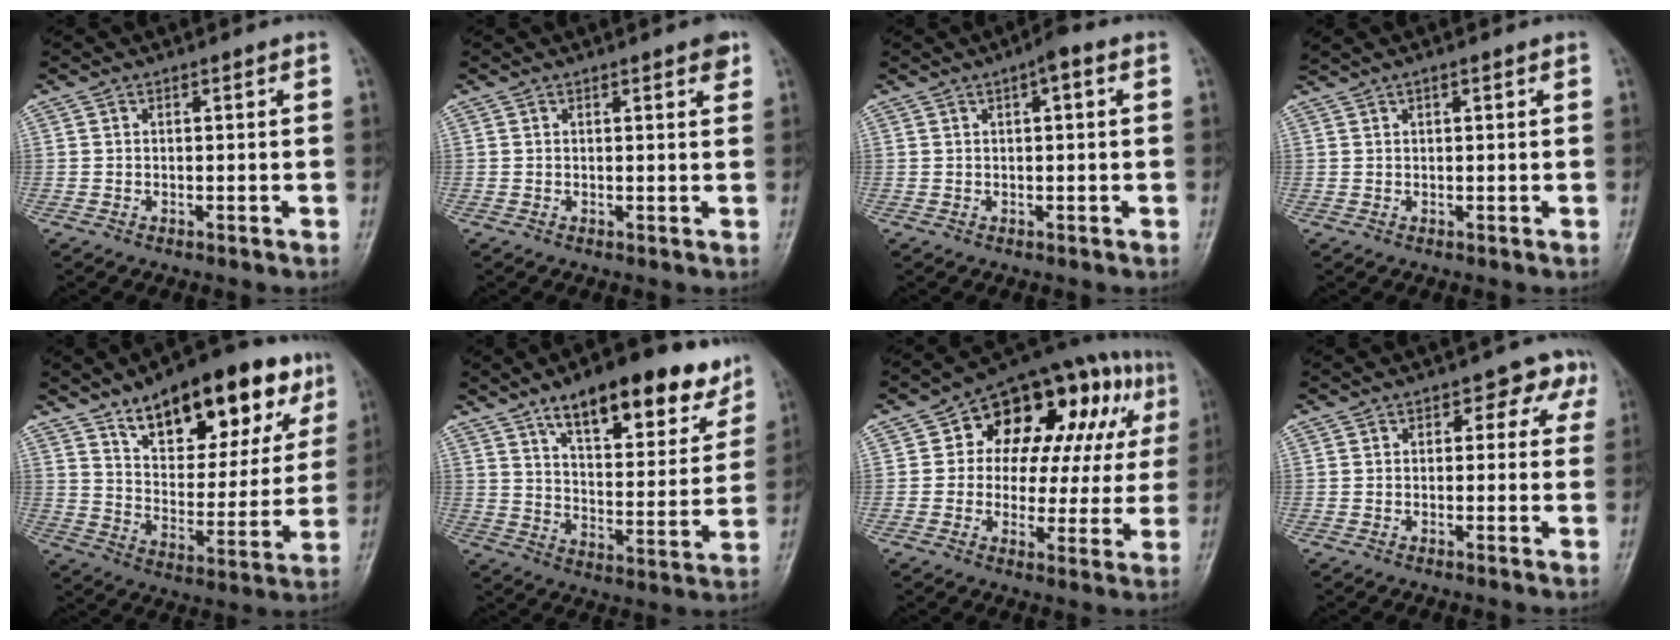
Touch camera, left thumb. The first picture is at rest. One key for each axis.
{"total": 2.2, "fx": 1.3, "fy": 0.6, "fz": 1.6, "tx": -0.016, "ty": -0.004, "tz": 0.013}
{"total": 3.2, "fx": 1.3, "fy": 0.9, "fz": 2.8, "tx": -0.039, "ty": 0.006, "tz": 0.012}
{"total": 2.0, "fx": 1.3, "fy": 0.4, "fz": 1.5, "tx": -0.037, "ty": 0.015, "tz": 0.026}
{"total": 23.6, "fx": 13.8, "fy": 10.4, "fz": 16.1, "tx": -0.187, "ty": -0.038, "tz": 0.214}
{"total": 20.3, "fx": 13.2, "fy": 8.0, "fz": 13.2, "tx": -0.139, "ty": -0.052, "tz": 0.200}
{"total": 21.8, "fx": 6.8, "fy": 13.1, "fz": 16.0, "tx": -0.152, "ty": 0.029, "tz": 0.090}
{"total": 5.1, "fx": 1.8, "fy": 3.4, "fz": 3.2, "tx": 0.004, "ty": 0.003, "tz": 0.008}